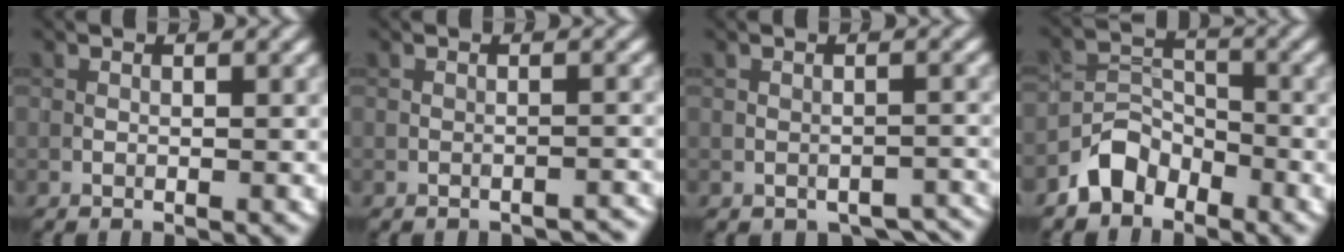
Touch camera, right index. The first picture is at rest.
{"total": 1.7, "force": [-1.6, 0.3, 0.2], "torque": [0.007, 0.007, -0.022]}
{"total": 3.1, "force": [-2.3, 1.6, 1.4], "torque": [-0.017, -0.004, -0.023]}
{"total": 3.5, "force": [-2.6, 2.2, 0.9], "torque": [-0.009, 0.009, -0.055]}